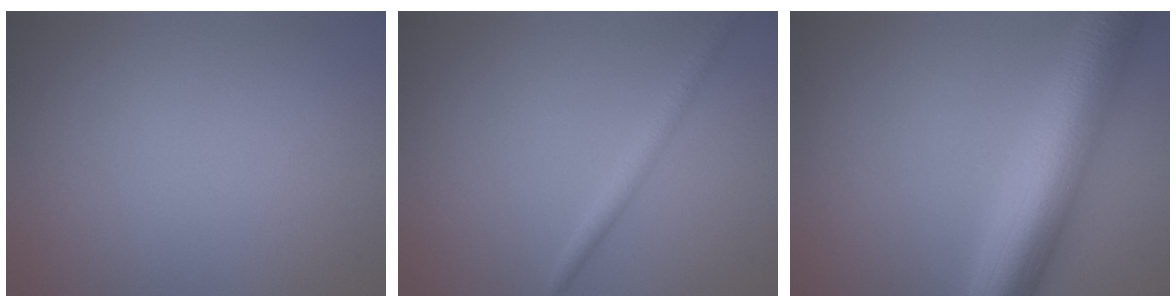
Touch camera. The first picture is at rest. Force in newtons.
{"total": 1.8, "press": 1.8, "slide": 0.1}
{"total": 9.0, "press": 9.0, "slide": 0.3}